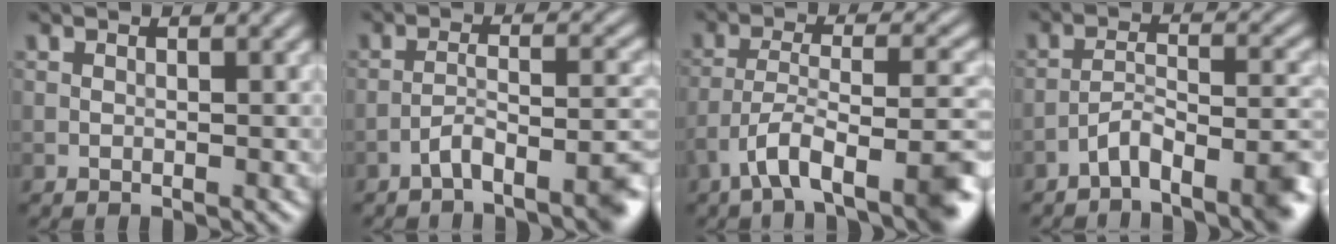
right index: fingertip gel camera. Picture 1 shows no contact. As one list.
[{"total": 4.6, "force": [-3.2, 0.8, 3.2], "torque": [-0.049, 0.009, -0.059]}, {"total": 8.8, "force": [-5.2, 2.8, 6.5], "torque": [-0.104, 0.002, -0.090]}, {"total": 5.4, "force": [-4.0, 1.2, 3.5], "torque": [-0.053, 0.005, -0.071]}]